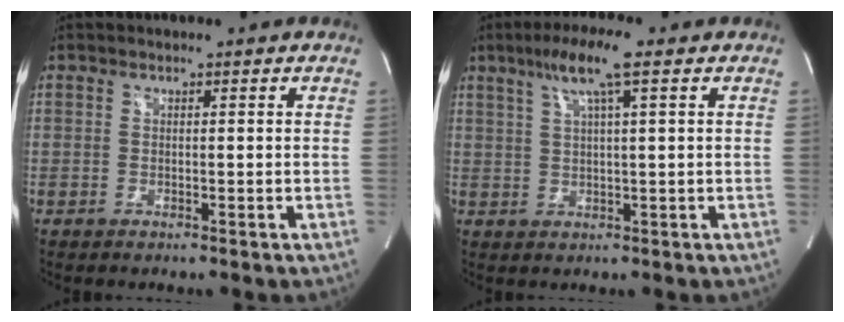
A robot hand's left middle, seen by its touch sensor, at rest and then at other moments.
{"total": 6.8, "force": [3.5, -0.1, 5.8], "torque": [-0.111, 0.014, 0.064]}